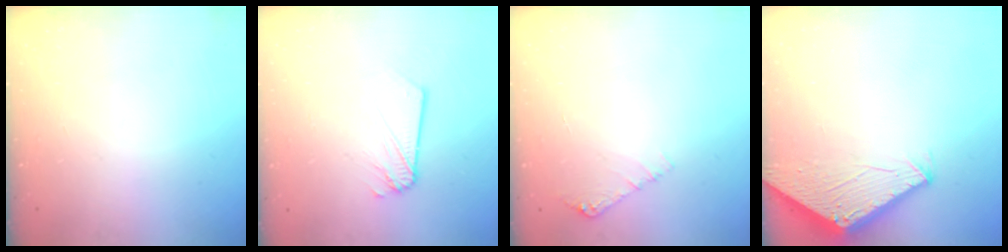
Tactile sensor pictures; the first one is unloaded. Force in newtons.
{"total": 2.1, "press": 2.1, "slide": 0.3}
{"total": 4.3, "press": 4.3, "slide": 0.5}
{"total": 2.8, "press": 2.8, "slide": 0.2}